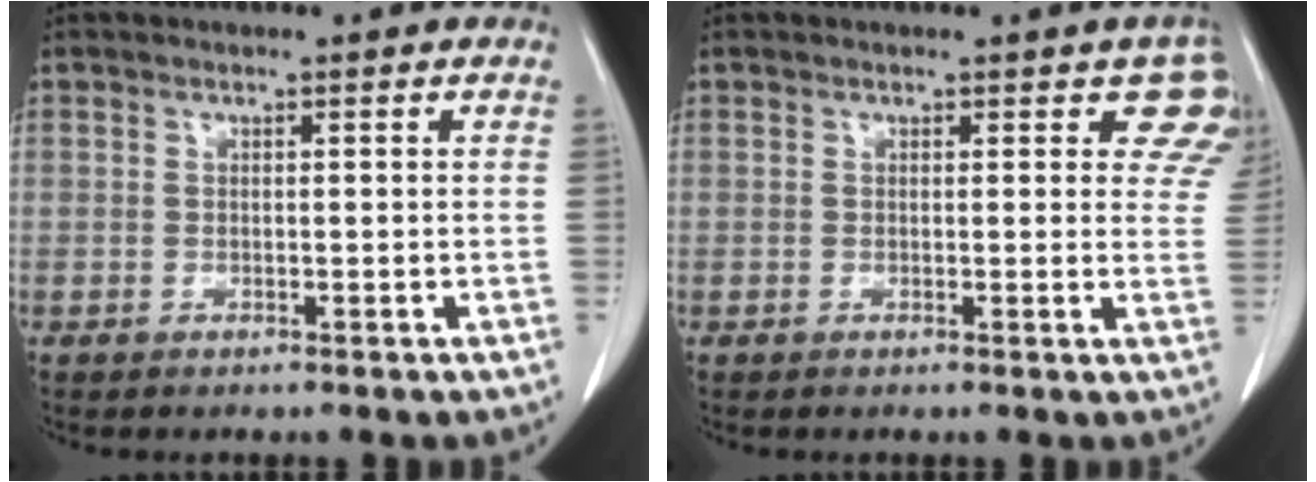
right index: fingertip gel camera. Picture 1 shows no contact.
{"total": 5.4, "force": [3.9, 2.6, 2.6], "torque": [-0.003, -0.010, 0.019]}